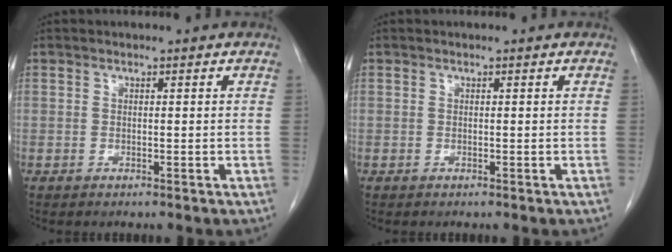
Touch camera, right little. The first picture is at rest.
{"total": 0.0}